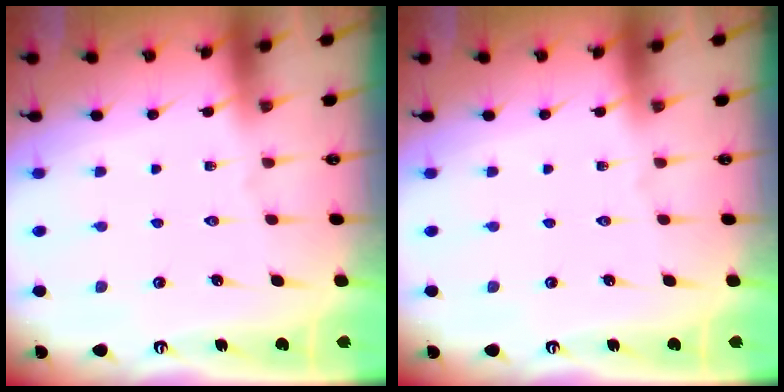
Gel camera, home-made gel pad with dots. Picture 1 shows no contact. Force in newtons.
{"total": 0.0}